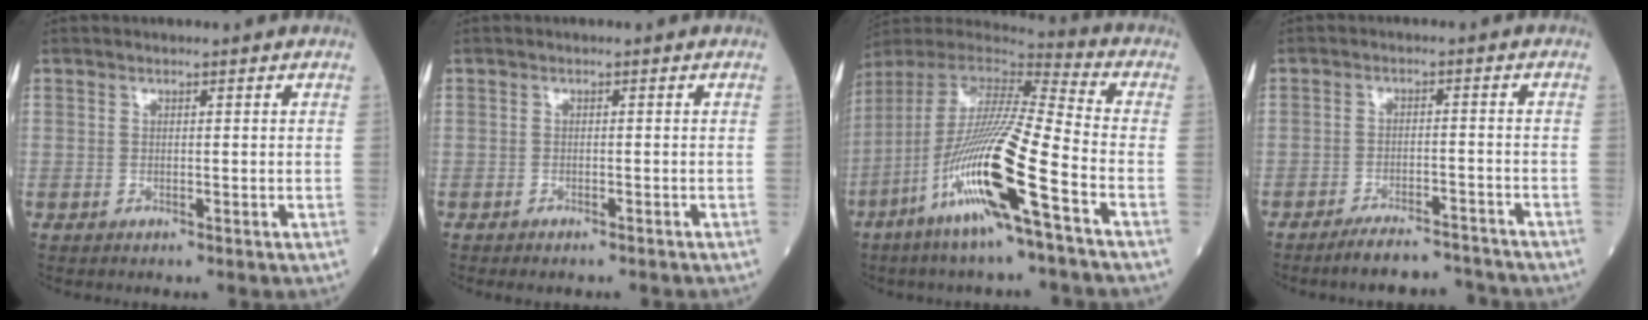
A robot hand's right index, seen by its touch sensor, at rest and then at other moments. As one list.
[{"total": 2.7, "force": [-2.3, 0.8, 1.2], "torque": [-0.017, -0.007, -0.024]}, {"total": 19.7, "force": [-8.2, 0.5, 17.9], "torque": [-0.385, -0.036, -0.165]}, {"total": 7.3, "force": [-7.0, 1.1, 1.8], "torque": [-0.021, 0.003, -0.109]}]